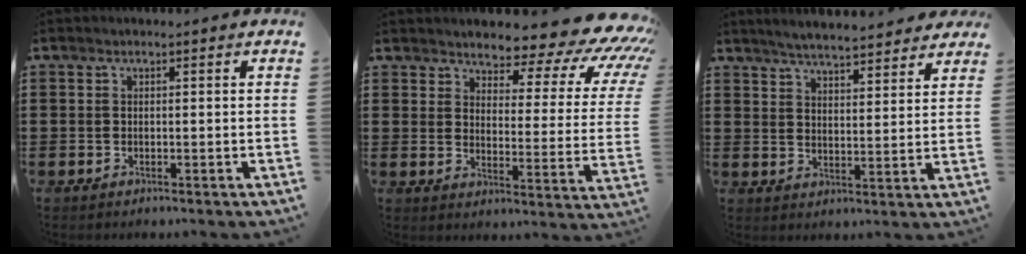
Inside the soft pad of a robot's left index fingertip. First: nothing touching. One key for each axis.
{"total": 7.4, "fx": 6.1, "fy": 2.1, "fz": 3.7, "tx": -0.066, "ty": -0.052, "tz": 0.100}
{"total": 4.4, "fx": 4.3, "fy": 0.0, "fz": 0.9, "tx": -0.036, "ty": -0.022, "tz": 0.074}